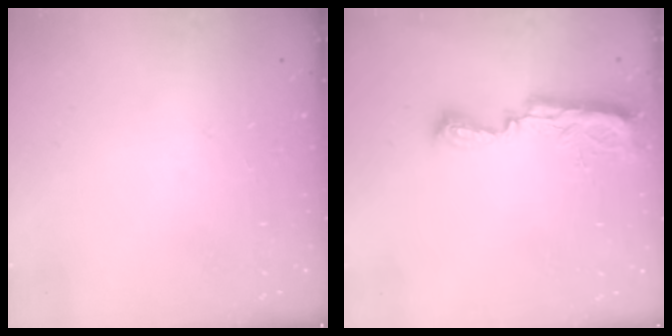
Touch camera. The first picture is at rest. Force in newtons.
{"total": 7.8, "press": 7.8, "slide": 0.8}